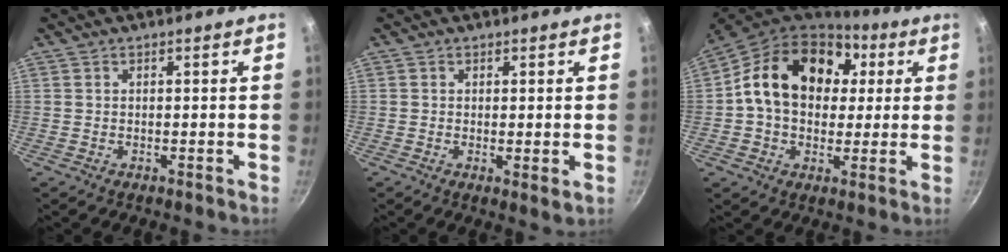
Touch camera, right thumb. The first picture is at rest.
{"total": 1.8, "force": [0.3, 0.6, 1.6], "torque": [-0.026, -0.012, 0.002]}
{"total": 19.4, "force": [4.4, 14.4, 12.2], "torque": [-0.186, 0.017, 0.061]}